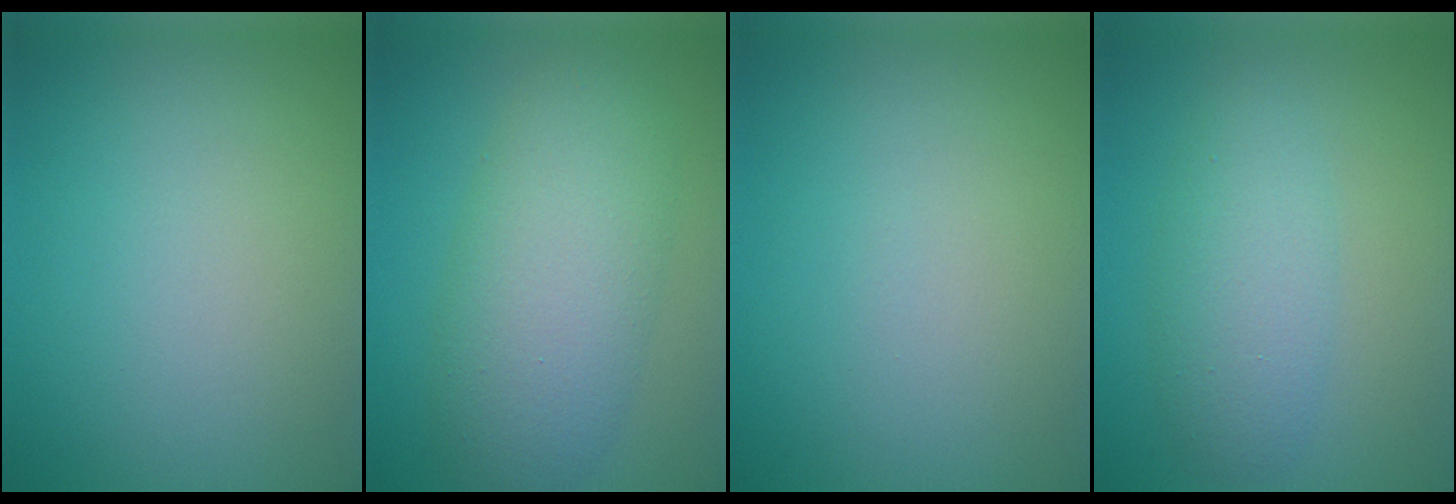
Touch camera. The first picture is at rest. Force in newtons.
{"total": 7.2, "press": 7.2, "slide": 0.2}
{"total": 0.0}
{"total": 3.7, "press": 3.7, "slide": 0.1}